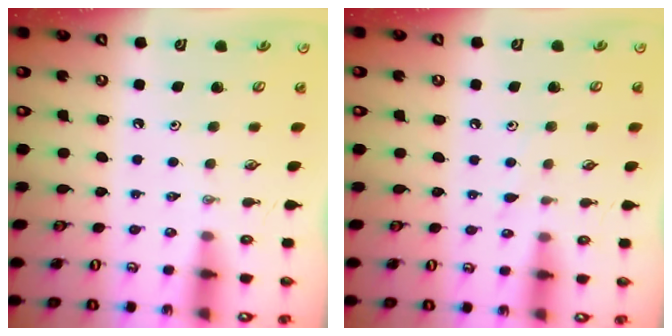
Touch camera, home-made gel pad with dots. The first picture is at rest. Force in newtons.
{"total": 4.6, "press": 4.6, "slide": 0.6}